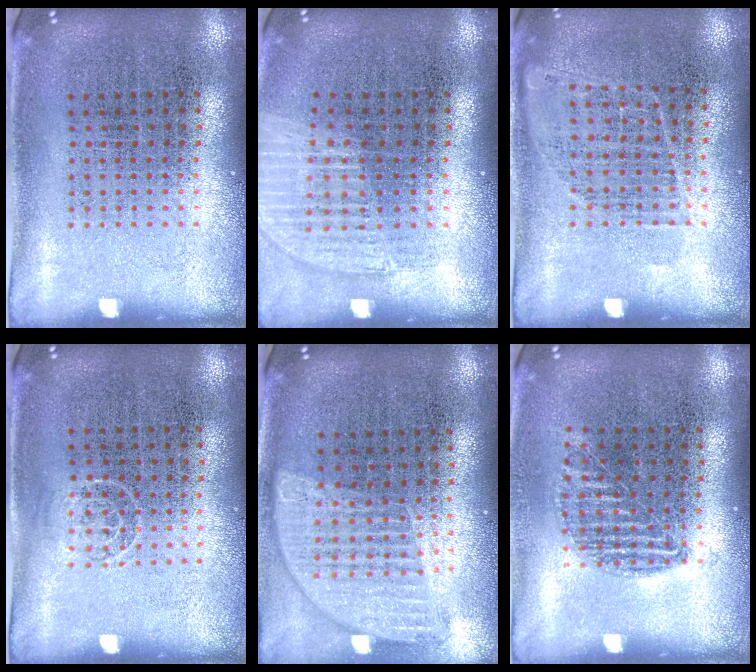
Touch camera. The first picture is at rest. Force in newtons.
{"total": 1.2, "press": 1.1, "slide": 0.4}
{"total": 0.9, "press": 0.8, "slide": 0.4}
{"total": 0.7, "press": 0.5, "slide": 0.5}
{"total": 1.1, "press": 1.1, "slide": 0.3}
{"total": 0.9, "press": 0.8, "slide": 0.3}